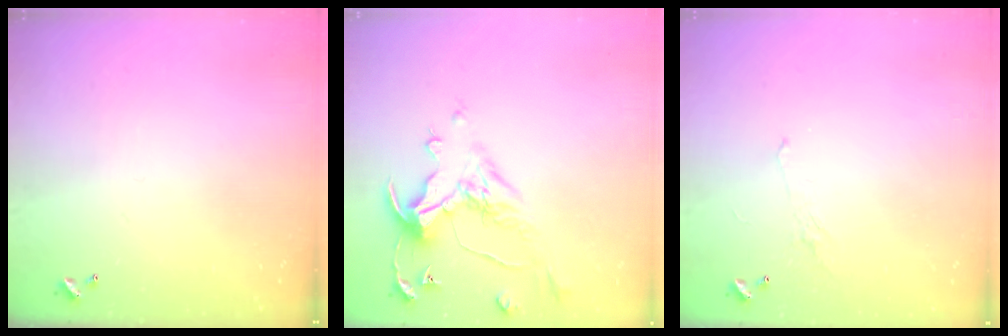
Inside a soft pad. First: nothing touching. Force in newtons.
{"total": 1.0, "press": 0.2, "slide": 1.0}
{"total": 0.9, "press": 0.7, "slide": 0.6}